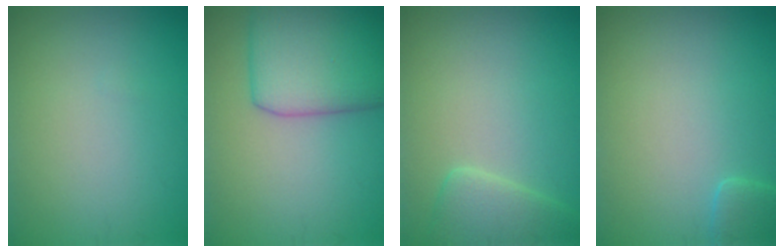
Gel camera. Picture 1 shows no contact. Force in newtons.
{"total": 7.7, "press": 7.6, "slide": 0.2}
{"total": 2.9, "press": 2.9, "slide": 0.3}
{"total": 1.6, "press": 1.6, "slide": 0.1}